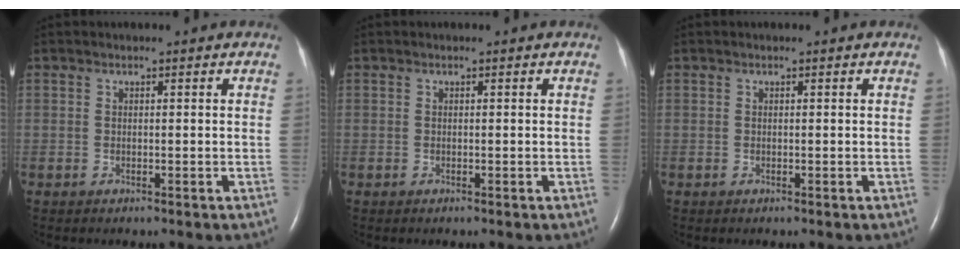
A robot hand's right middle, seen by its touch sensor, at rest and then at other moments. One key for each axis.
{"total": 0.0}
{"total": 0.0}